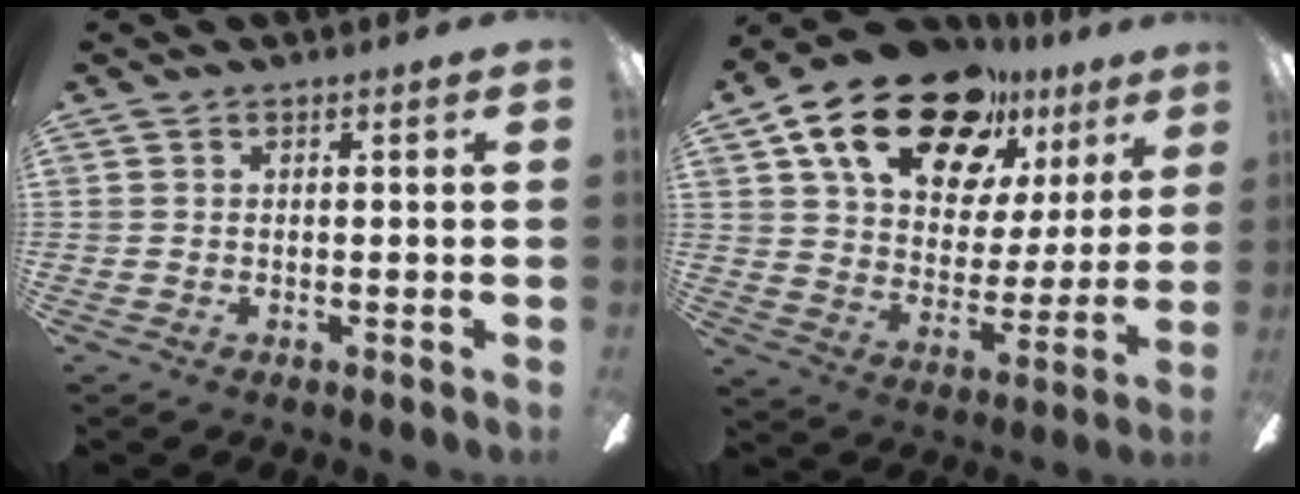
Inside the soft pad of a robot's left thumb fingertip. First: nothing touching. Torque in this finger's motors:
{"motor_torque": [1.25, 1.42, 1.34, -1.42, 0.23]}